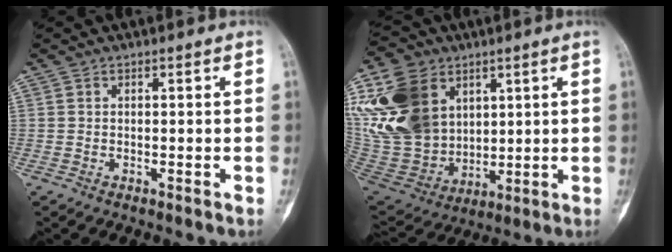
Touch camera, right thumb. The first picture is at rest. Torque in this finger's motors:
{"motor_torque": [-1.19, 3.06, 0.41, 0.28, 0.25]}